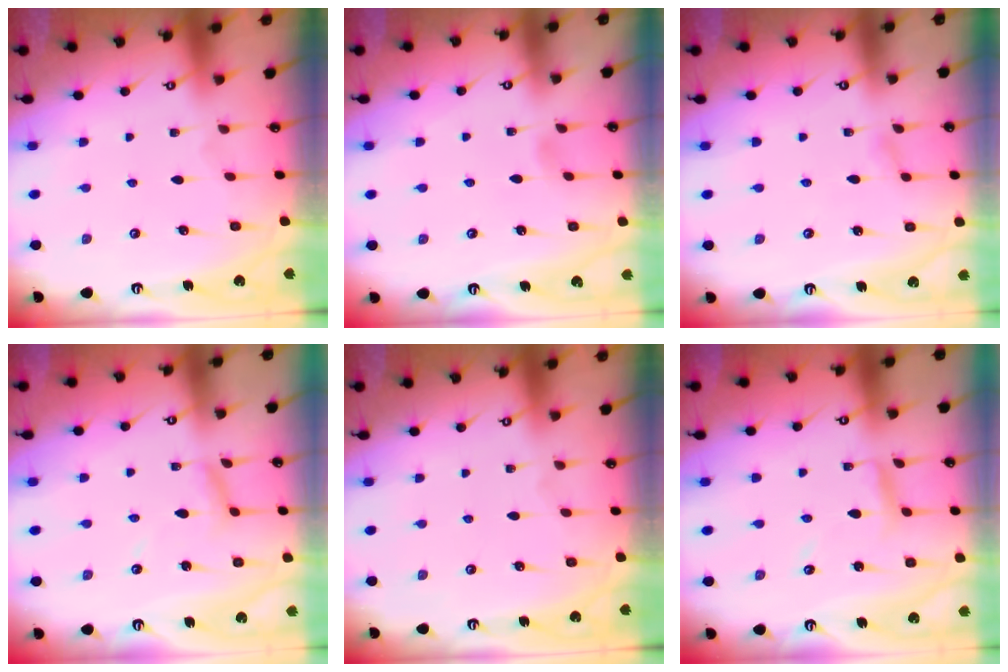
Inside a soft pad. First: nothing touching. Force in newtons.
{"total": 3.2, "press": 3.2, "slide": 0.4}
{"total": 1.9, "press": 1.8, "slide": 0.3}
{"total": 6.1, "press": 6.1, "slide": 0.3}
{"total": 0.0}
{"total": 5.1, "press": 5.1, "slide": 0.4}